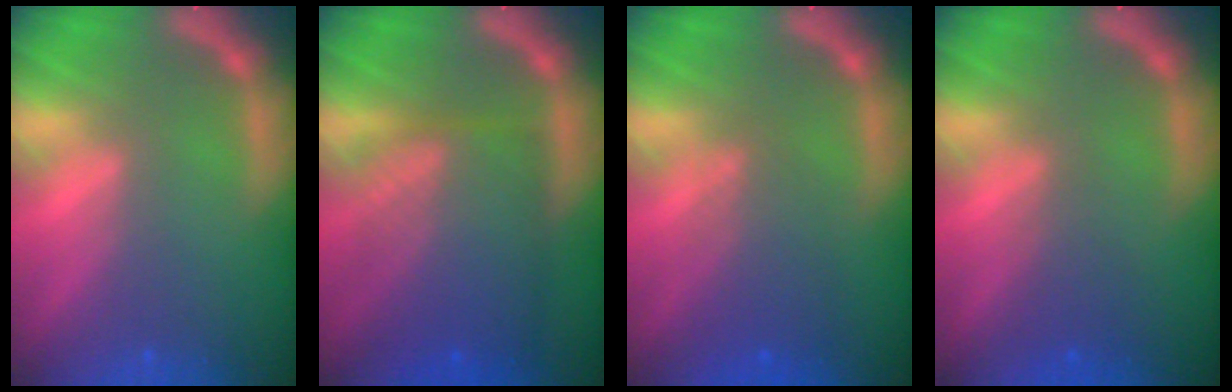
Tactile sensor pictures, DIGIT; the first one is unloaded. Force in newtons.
{"total": 9.1}
{"total": 4.1}
{"total": 1.9}